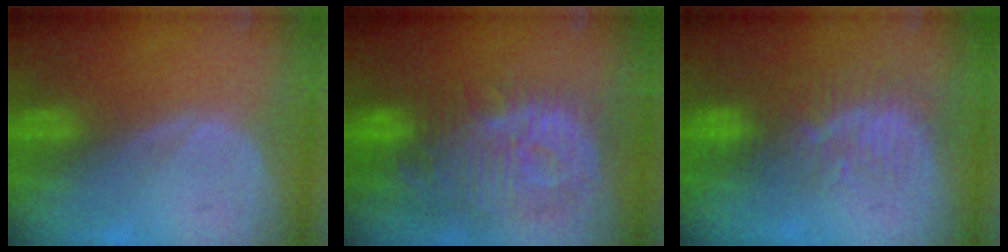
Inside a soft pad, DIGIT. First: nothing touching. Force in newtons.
{"total": 13.3, "press": 11.6, "slide": 6.5}
{"total": 8.1, "press": 7.0, "slide": 4.0}